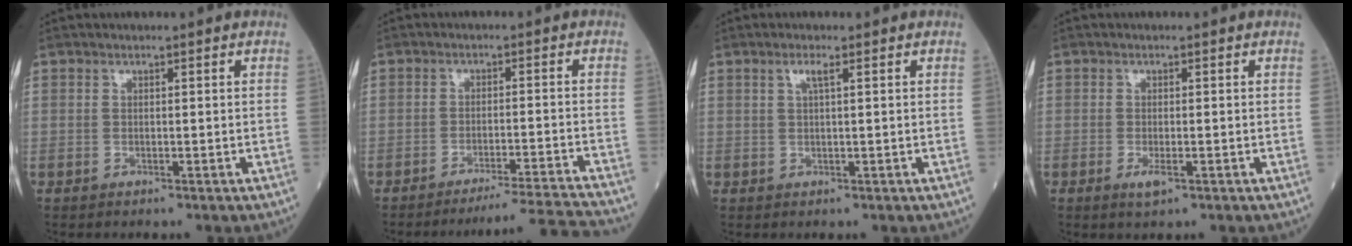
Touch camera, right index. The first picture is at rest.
{"total": 10.9, "force": [-10.2, -3.1, 2.1], "torque": [-0.005, -0.013, -0.150]}
{"total": 1.6, "force": [0.7, 0.0, 1.4], "torque": [-0.033, 0.004, 0.013]}
{"total": 1.9, "force": [-0.9, 0.5, 1.6], "torque": [-0.029, -0.003, -0.013]}